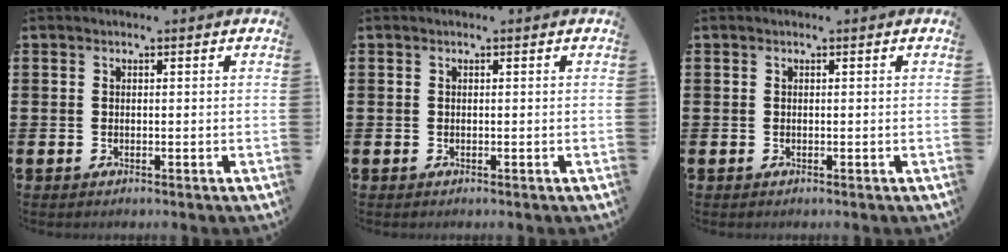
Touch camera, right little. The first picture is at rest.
{"total": 0.0}
{"total": 0.0}